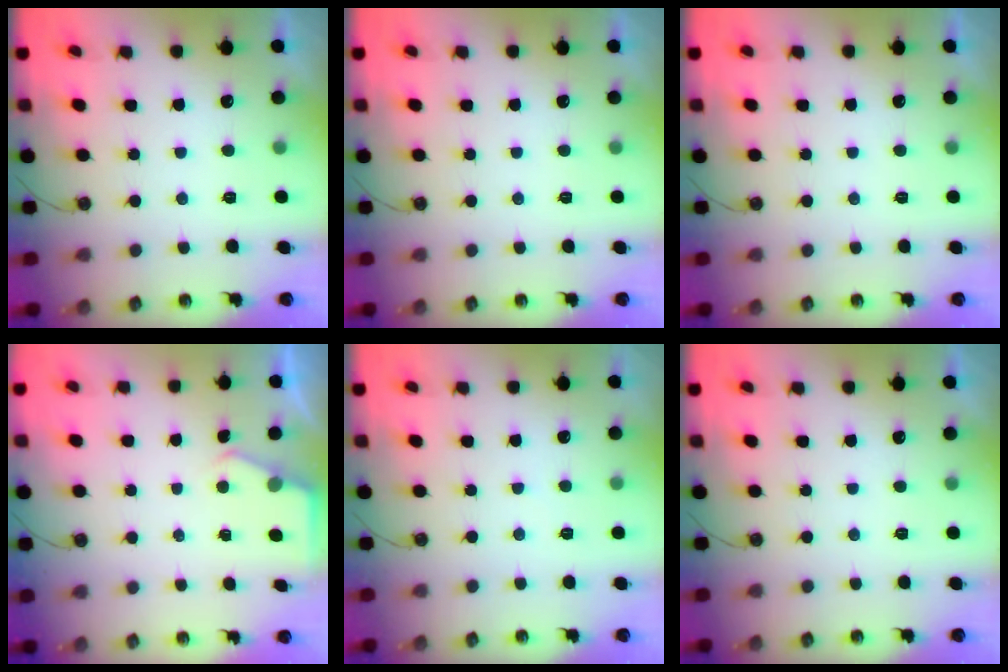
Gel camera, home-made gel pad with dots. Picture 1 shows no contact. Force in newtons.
{"total": 0.0}
{"total": 0.0}
{"total": 2.3, "press": 2.3, "slide": 0.3}
{"total": 2.0, "press": 2.0, "slide": 0.4}
{"total": 0.0}